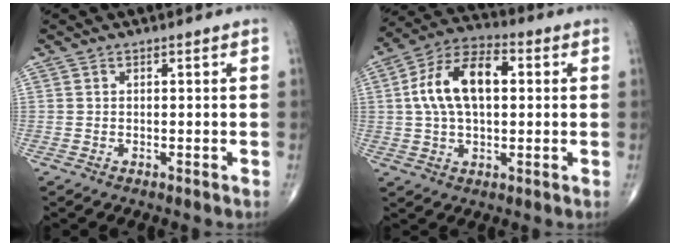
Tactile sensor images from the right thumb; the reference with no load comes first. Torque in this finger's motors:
{"motor_torque": [0.14, 0.14, 0.16, -0.08, 0.11]}